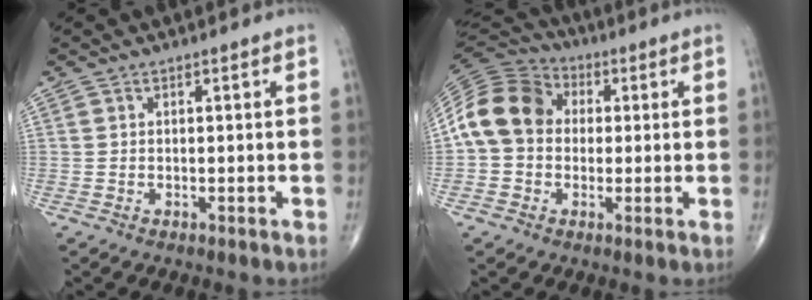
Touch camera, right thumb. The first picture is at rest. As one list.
[{"total": 13.1, "force": [1.0, 10.7, 7.5], "torque": [-0.131, 0.034, 0.007]}]